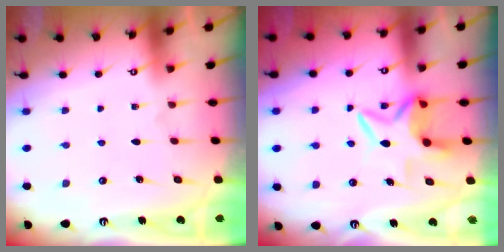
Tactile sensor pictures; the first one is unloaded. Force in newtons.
{"total": 7.7, "press": 7.6, "slide": 1.0}